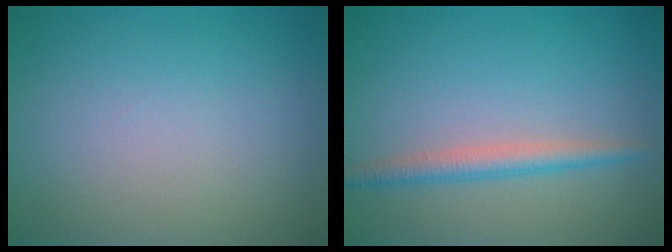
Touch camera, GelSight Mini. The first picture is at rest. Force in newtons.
{"total": 2.4, "press": 2.4, "slide": 0.0}